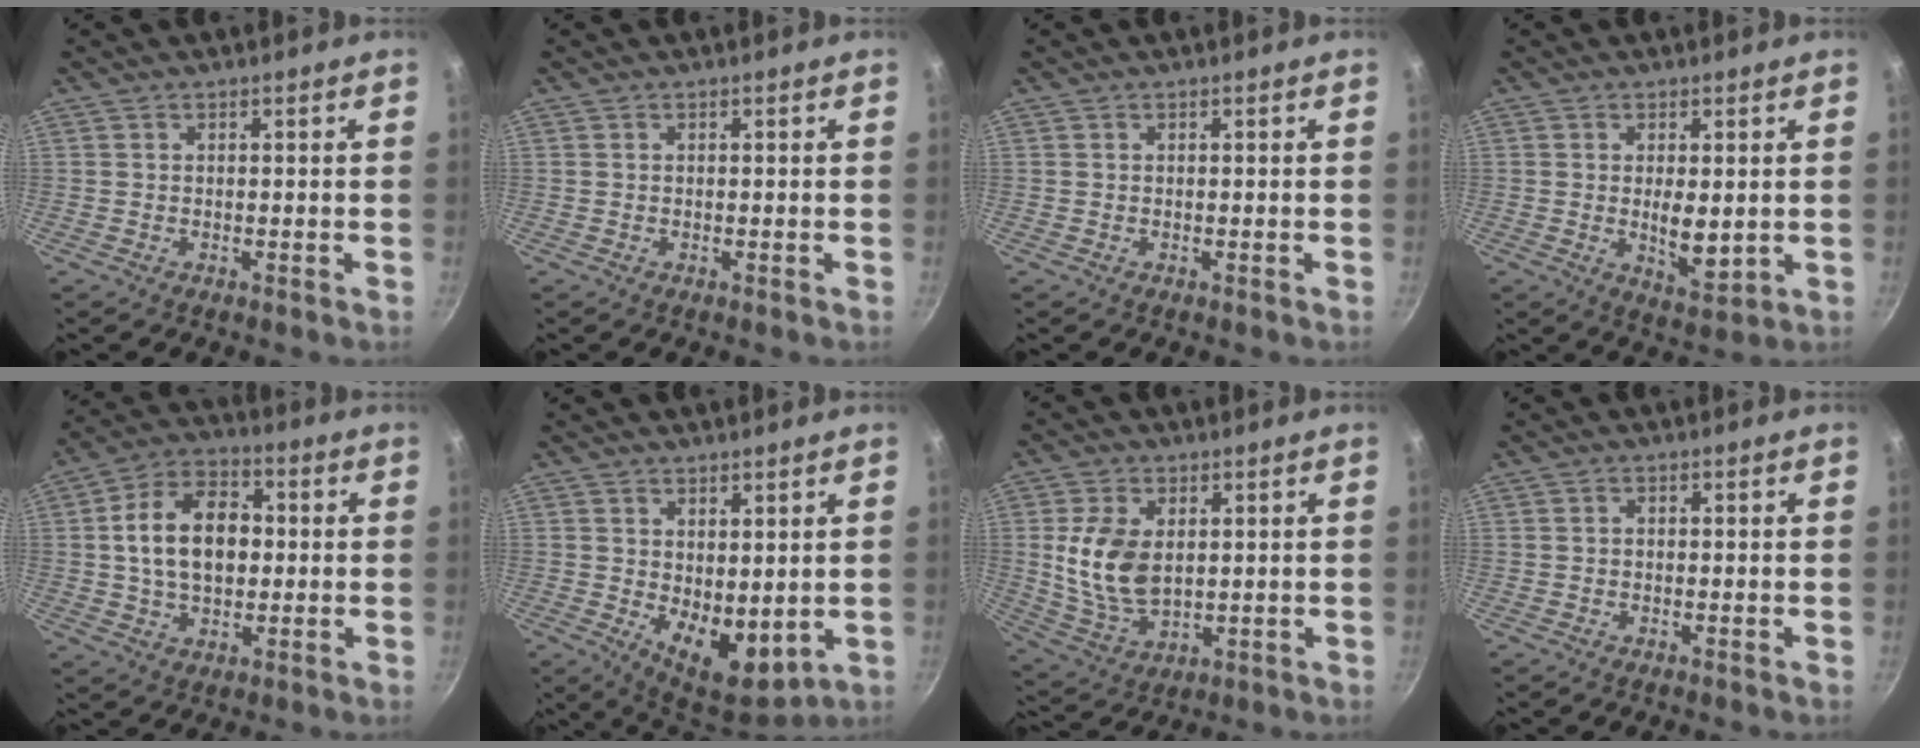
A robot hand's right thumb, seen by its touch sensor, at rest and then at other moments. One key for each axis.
{"total": 0.0}
{"total": 0.0}
{"total": 6.3, "fx": 0.1, "fy": 2.6, "fz": 5.7, "tx": -0.089, "ty": -0.018, "tz": 0.009}
{"total": 14.3, "fx": 0.9, "fy": 9.4, "fz": 10.7, "tx": -0.151, "ty": 0.023, "tz": 0.005}
{"total": 9.6, "fx": 0.8, "fy": 5.6, "fz": 7.8, "tx": -0.092, "ty": -0.034, "tz": 0.025}
{"total": 11.7, "fx": 1.6, "fy": 7.4, "fz": 8.9, "tx": -0.165, "ty": -0.018, "tz": 0.041}
{"total": 0.6, "fx": -0.3, "fy": 0.5, "fz": 0.2, "tx": -0.005, "ty": 0.003, "tz": -0.004}